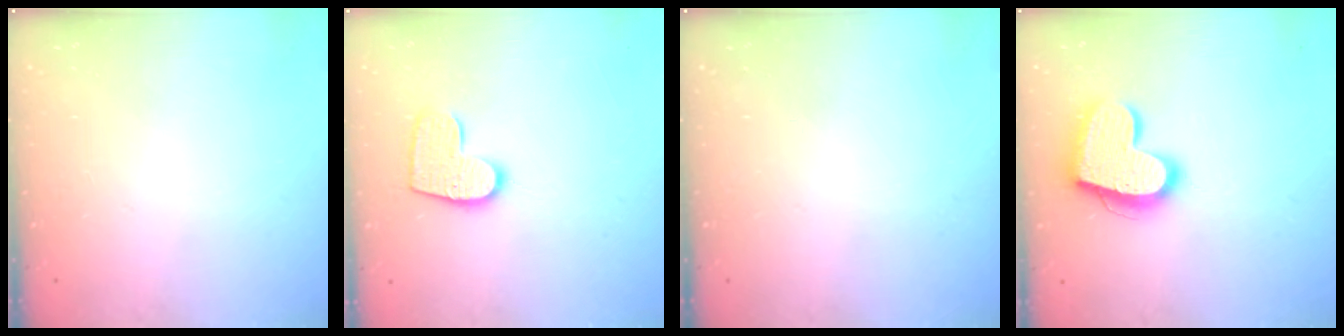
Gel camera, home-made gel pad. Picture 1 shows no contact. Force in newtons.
{"total": 11.3, "press": 11.3, "slide": 0.7}
{"total": 0.0}
{"total": 17.7, "press": 17.6, "slide": 1.5}